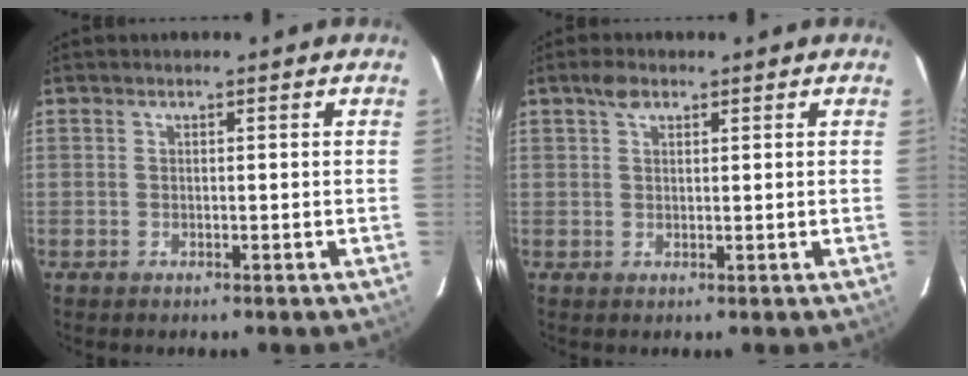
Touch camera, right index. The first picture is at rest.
{"total": 2.6, "force": [1.6, 1.3, 1.5], "torque": [-0.027, 0.009, 0.030]}